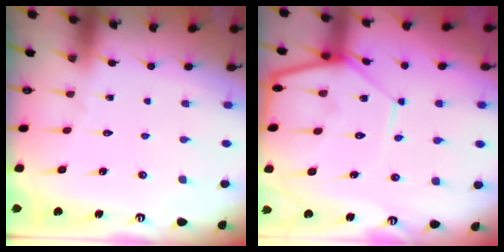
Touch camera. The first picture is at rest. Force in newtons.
{"total": 11.7, "press": 11.6, "slide": 1.0}